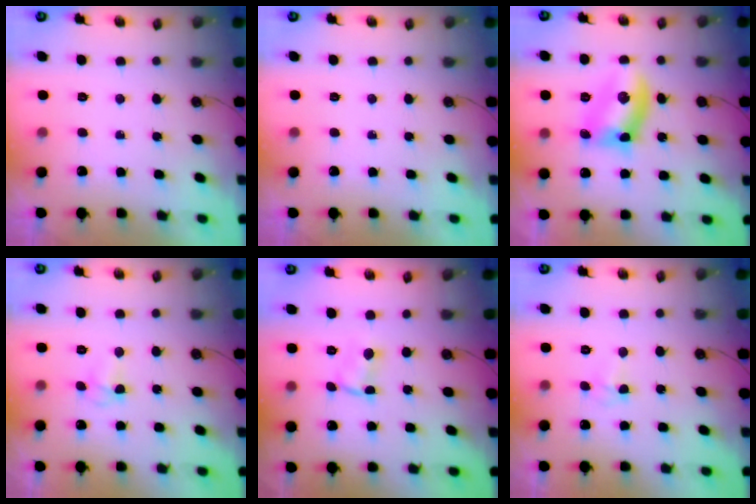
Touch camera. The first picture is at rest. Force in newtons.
{"total": 0.0}
{"total": 11.2, "press": 11.1, "slide": 1.4}
{"total": 4.7, "press": 4.7, "slide": 0.7}
{"total": 1.9, "press": 1.9, "slide": 0.0}
{"total": 3.3, "press": 3.3, "slide": 0.7}